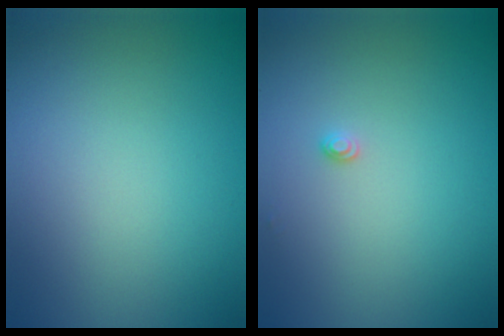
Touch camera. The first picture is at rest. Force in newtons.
{"total": 0.8, "press": 0.8, "slide": 0.0}